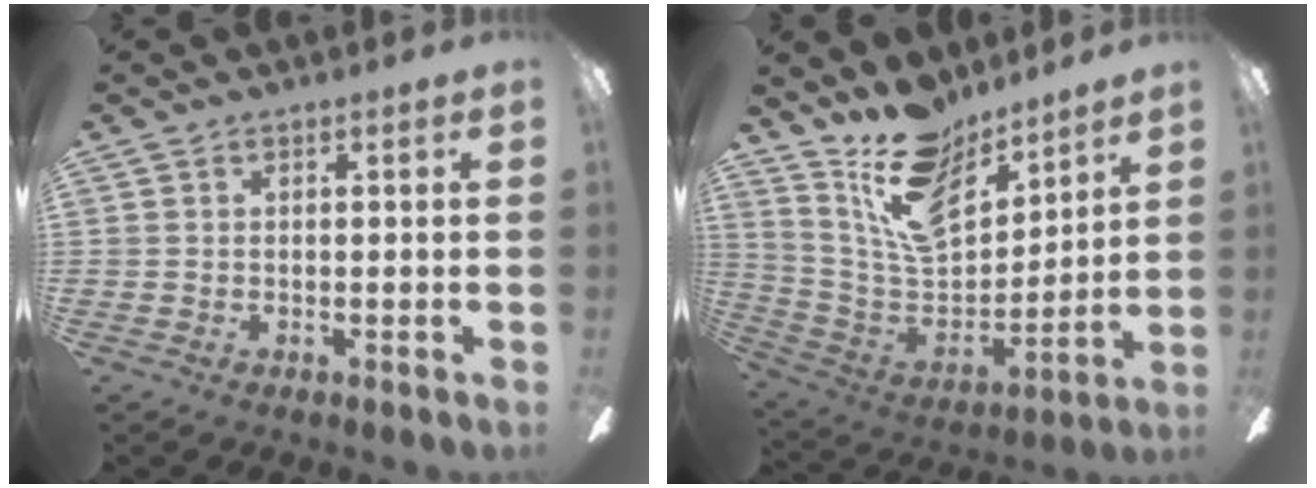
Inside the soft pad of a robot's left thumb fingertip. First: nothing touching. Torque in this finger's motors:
{"motor_torque": [0.29, 0.20, 1.17, -1.56, 0.11]}